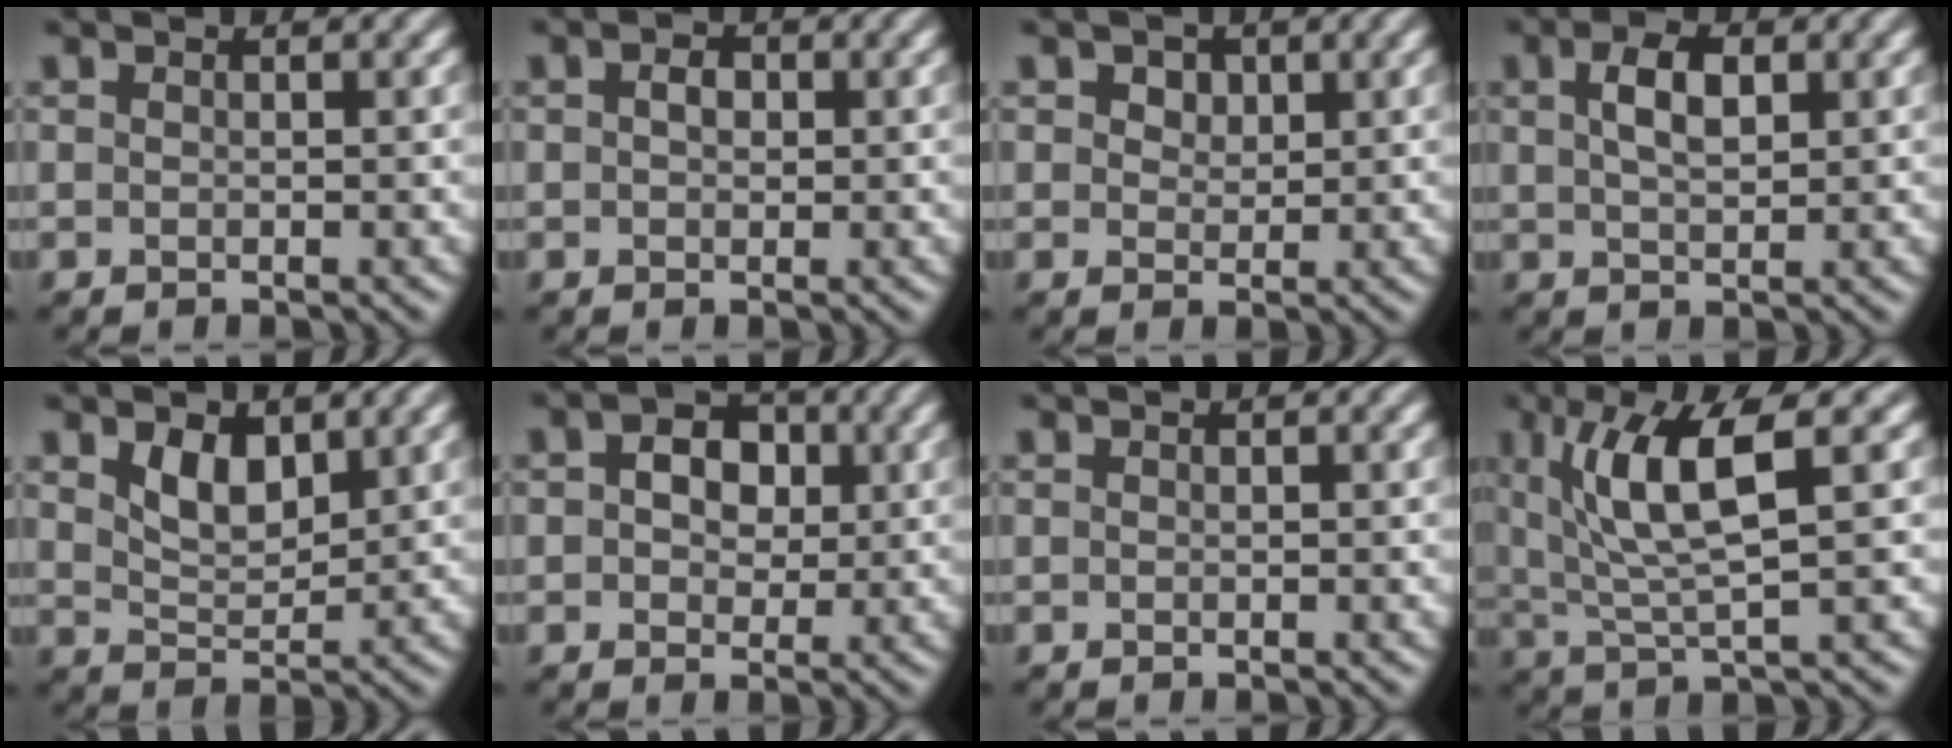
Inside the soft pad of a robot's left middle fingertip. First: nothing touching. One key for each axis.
{"total": 1.5, "fx": 0.2, "fy": 1.0, "fz": 1.1, "tx": -0.018, "ty": 0.003, "tz": -0.001}
{"total": 2.6, "fx": 1.4, "fy": 1.7, "fz": 1.3, "tx": -0.021, "ty": 0.004, "tz": 0.013}
{"total": 3.4, "fx": 1.2, "fy": 1.6, "fz": 2.8, "tx": -0.055, "ty": 0.006, "tz": 0.022}
{"total": 3.1, "fx": 1.7, "fy": 1.7, "fz": 2.0, "tx": -0.043, "ty": -0.005, "tz": 0.033}
{"total": 4.4, "fx": 1.0, "fy": 3.1, "fz": 2.9, "tx": -0.039, "ty": 0.009, "tz": 0.001}
{"total": 0.0}
{"total": 7.1, "fx": 2.3, "fy": 1.6, "fz": 6.5, "tx": -0.122, "ty": 0.001, "tz": 0.043}